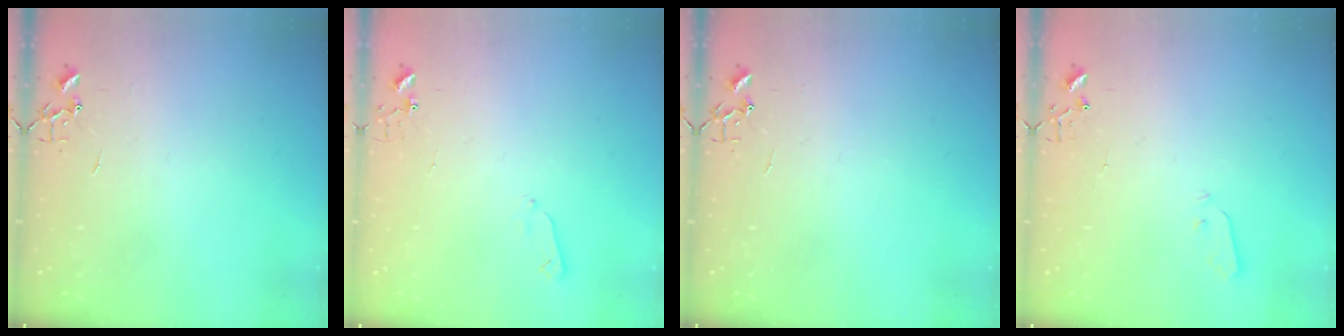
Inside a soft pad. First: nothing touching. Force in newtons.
{"total": 3.3, "press": 3.2, "slide": 0.6}
{"total": 0.0}
{"total": 3.0, "press": 3.0, "slide": 0.3}